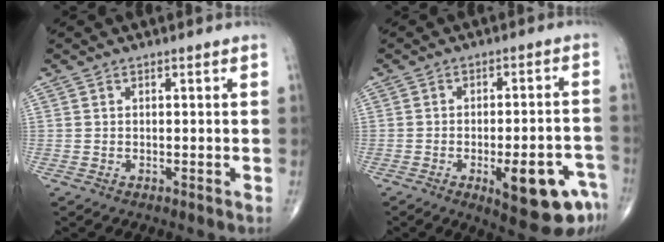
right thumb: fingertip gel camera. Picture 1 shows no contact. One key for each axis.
{"total": 14.1, "fx": -6.5, "fy": 4.5, "fz": 11.8, "tx": -0.119, "ty": 0.029, "tz": -0.074}